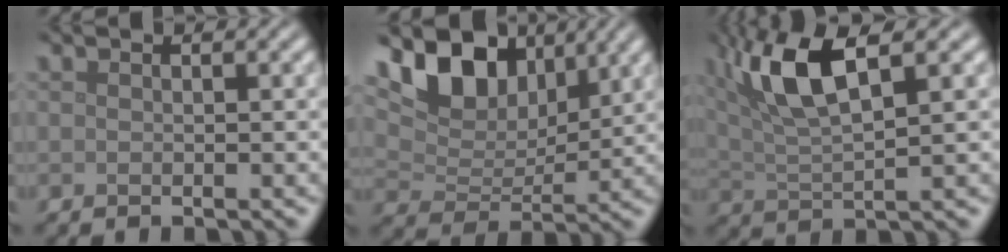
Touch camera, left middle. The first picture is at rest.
{"total": 7.5, "force": [4.7, 4.2, 4.1], "torque": [-0.078, 0.001, 0.075]}
{"total": 7.2, "force": [3.1, 2.1, 6.1], "torque": [-0.119, 0.014, 0.058]}